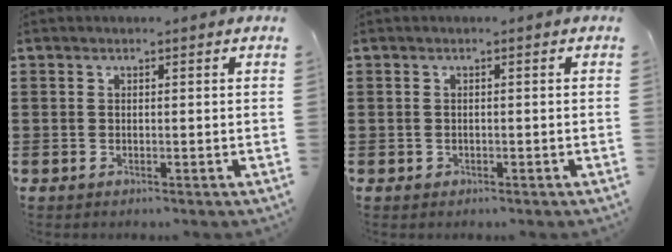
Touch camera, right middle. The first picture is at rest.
{"total": 0.5, "force": [-0.1, 0.5, 0.1], "torque": [-0.004, 0.004, -0.004]}